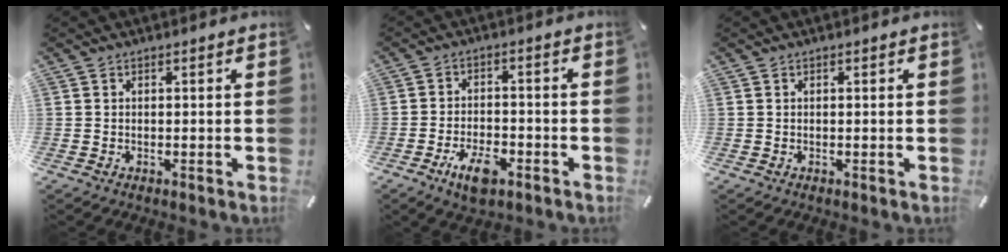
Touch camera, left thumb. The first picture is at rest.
{"total": 7.2, "force": [-4.2, 3.3, 4.8], "torque": [-0.097, 0.015, -0.074]}
{"total": 0.0}